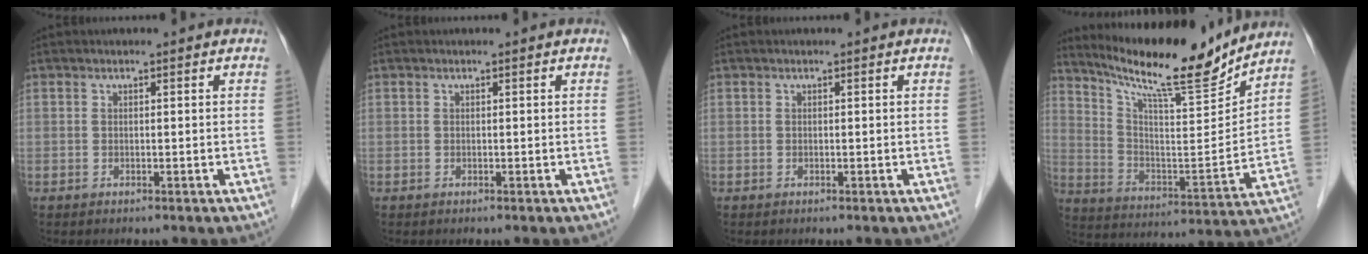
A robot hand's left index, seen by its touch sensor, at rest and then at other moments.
{"total": 0.0}
{"total": 0.0}
{"total": 17.5, "force": [15.8, 0.9, 7.4], "torque": [-0.138, -0.033, 0.255]}